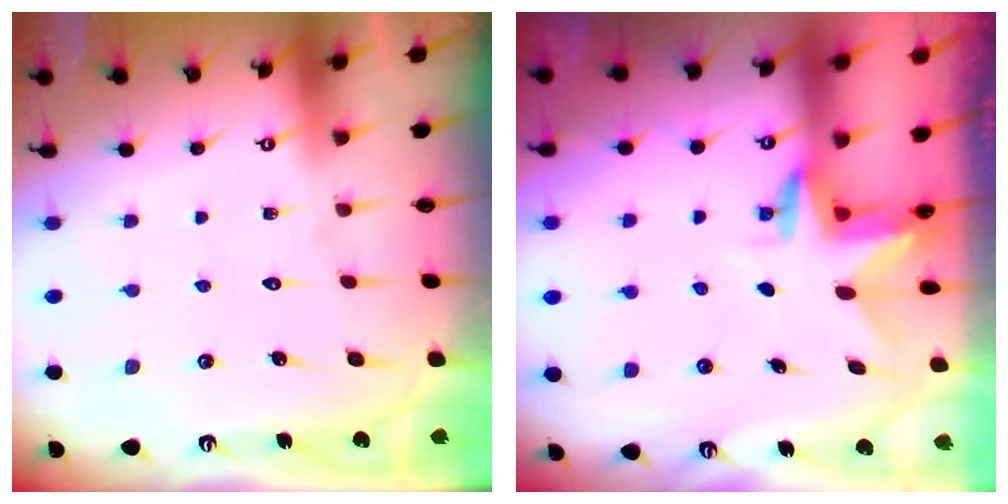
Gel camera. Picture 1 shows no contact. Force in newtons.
{"total": 3.1, "press": 3.1, "slide": 0.2}